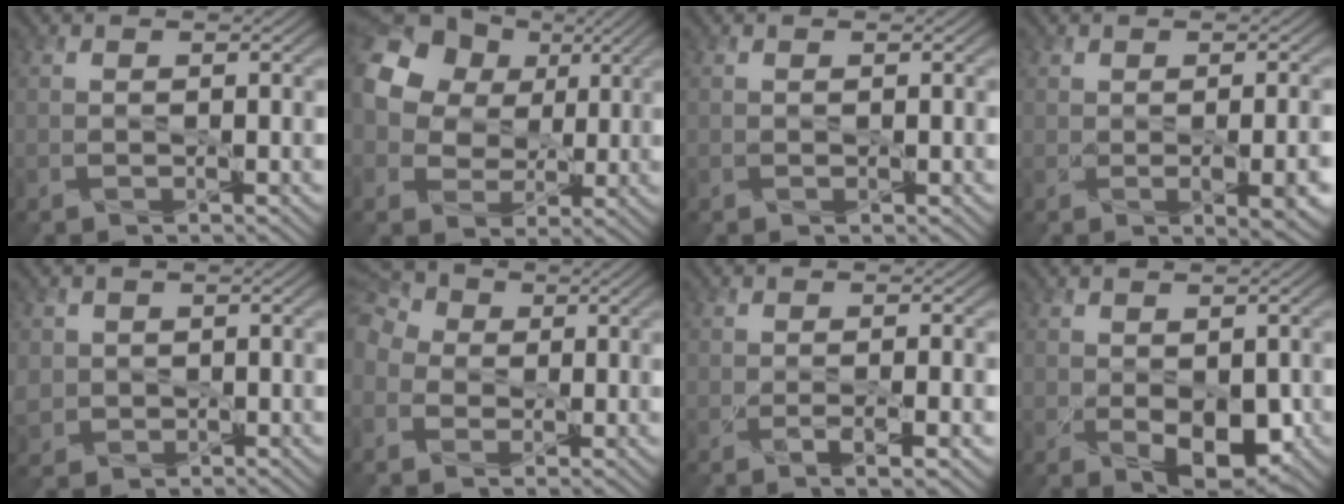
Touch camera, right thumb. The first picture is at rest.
{"total": 16.5, "force": [5.0, 13.4, 8.2], "torque": [-0.237, 0.039, 0.091]}
{"total": 0.0}
{"total": 4.4, "force": [-1.0, 1.8, 3.8], "torque": [-0.055, -0.012, -0.007]}
{"total": 3.1, "force": [0.4, 3.0, 0.8], "torque": [-0.032, -0.007, 0.008]}
{"total": 8.1, "force": [0.0, 6.8, 4.5], "torque": [-0.150, 0.006, -0.018]}
{"total": 2.8, "force": [-1.0, 0.3, 2.6], "torque": [-0.050, -0.006, -0.014]}
{"total": 4.7, "force": [-0.8, 2.6, 3.8], "torque": [-0.071, -0.018, -0.003]}